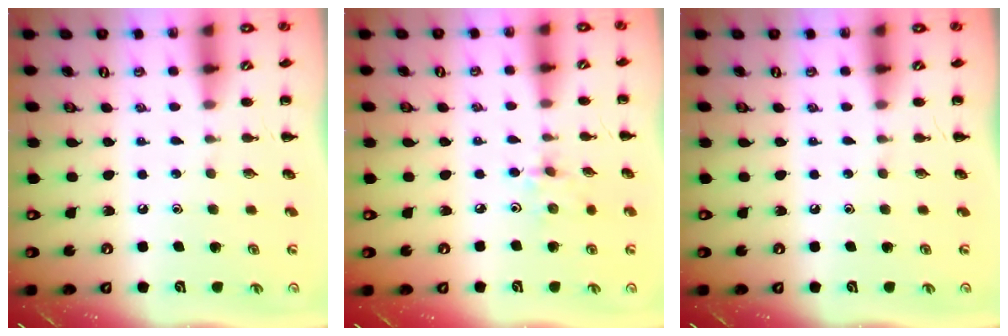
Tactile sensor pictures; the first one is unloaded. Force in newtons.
{"total": 2.9, "press": 2.7, "slide": 0.9}
{"total": 0.0}